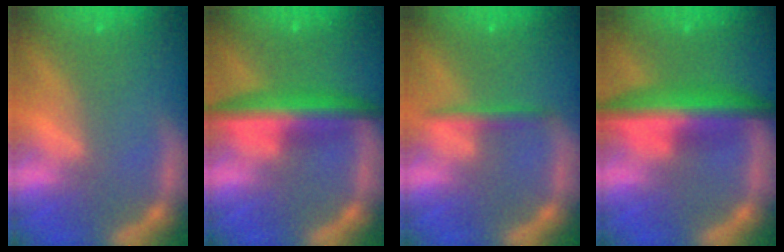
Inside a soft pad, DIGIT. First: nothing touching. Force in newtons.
{"total": 6.0}
{"total": 1.9}
{"total": 7.1}